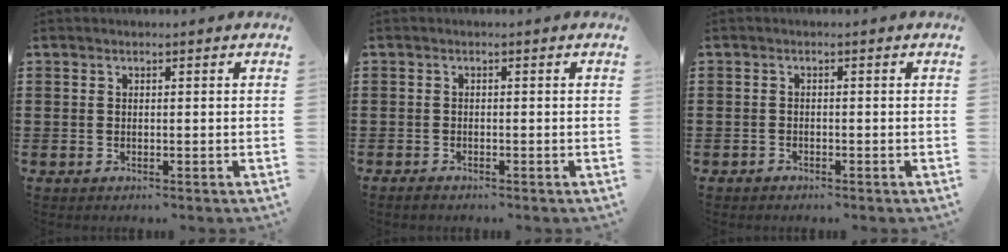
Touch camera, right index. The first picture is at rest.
{"total": 0.8, "force": [-0.7, 0.1, 0.1], "torque": [-0.003, -0.002, -0.015]}
{"total": 0.9, "force": [-0.8, 0.4, 0.0], "torque": [-0.002, 0.002, -0.019]}